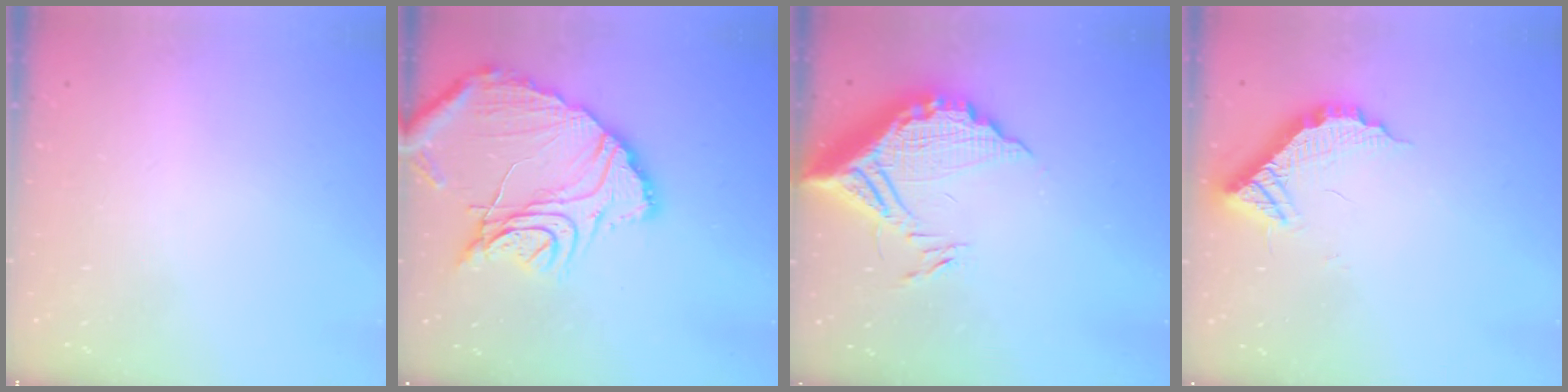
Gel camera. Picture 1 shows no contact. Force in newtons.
{"total": 20.2, "press": 20.1, "slide": 2.1}
{"total": 16.3, "press": 16.3, "slide": 1.3}
{"total": 11.5, "press": 11.4, "slide": 0.6}